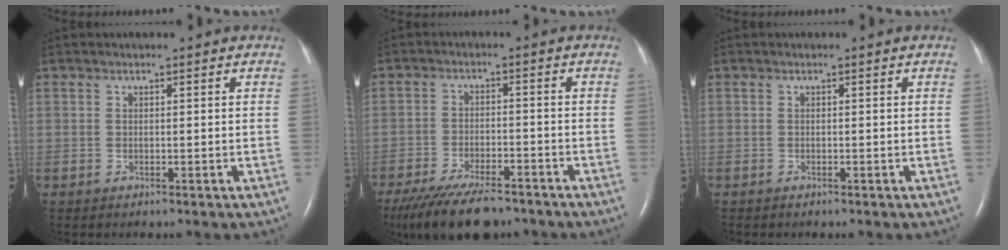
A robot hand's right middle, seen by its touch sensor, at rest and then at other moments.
{"total": 13.2, "force": [-10.7, 3.6, 6.9], "torque": [-0.132, -0.025, -0.171]}
{"total": 0.0}